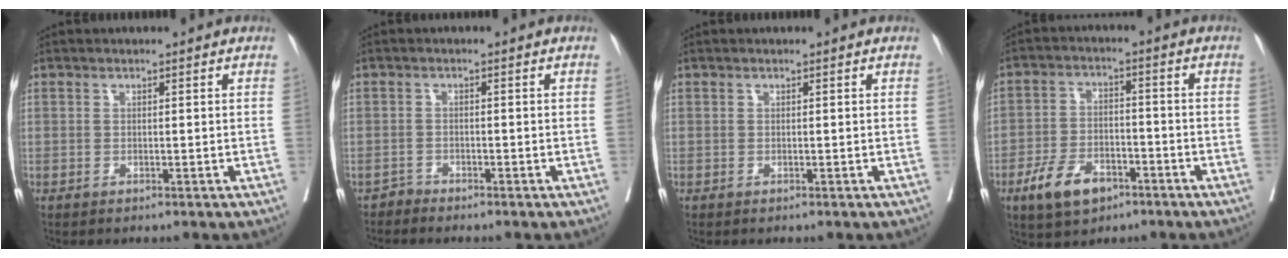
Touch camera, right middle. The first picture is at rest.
{"total": 1.1, "force": [-0.9, 0.0, -0.6], "torque": [0.017, -0.004, -0.018]}
{"total": 0.0}
{"total": 8.1, "force": [-4.8, 4.2, 5.0], "torque": [-0.101, 0.000, -0.081]}